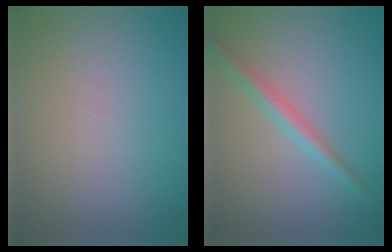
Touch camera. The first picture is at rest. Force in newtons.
{"total": 2.1, "press": 2.1, "slide": 0.0}